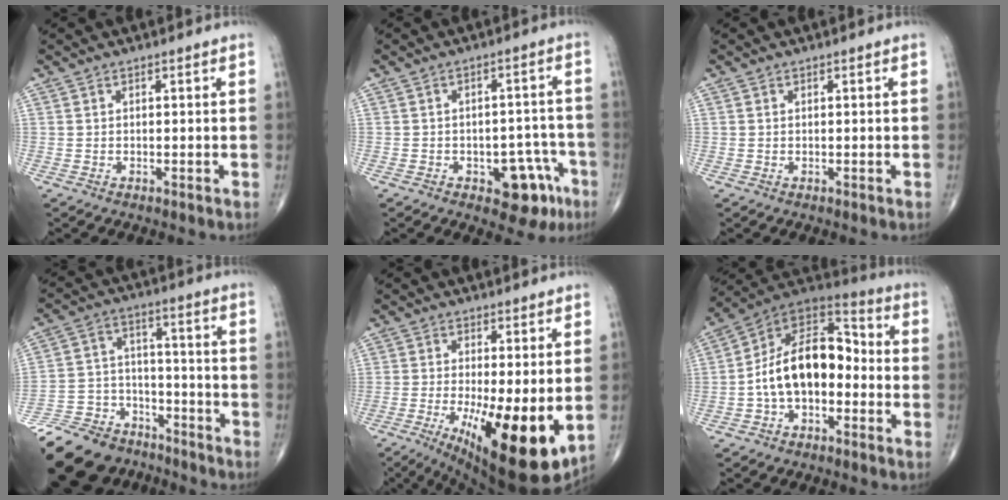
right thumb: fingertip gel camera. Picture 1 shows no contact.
{"total": 8.9, "force": [-4.2, 5.0, 6.0], "torque": [-0.037, 0.038, -0.047]}
{"total": 0.0}
{"total": 20.3, "force": [-16.6, 10.1, 5.9], "torque": [-0.123, 0.069, -0.274]}
{"total": 17.0, "force": [-3.7, 5.1, 15.8], "torque": [-0.229, -0.032, -0.038]}
{"total": 16.2, "force": [-2.5, 9.9, 12.6], "torque": [-0.188, 0.053, -0.054]}